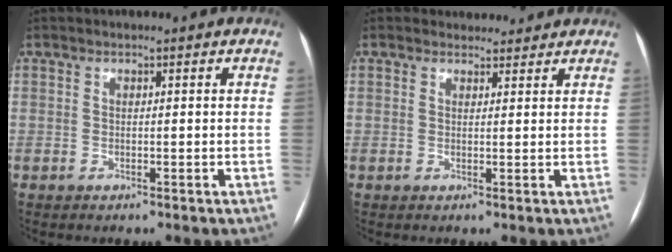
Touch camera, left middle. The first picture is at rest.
{"total": 3.2, "force": [2.9, 1.3, -0.2], "torque": [0.004, 0.008, 0.033]}